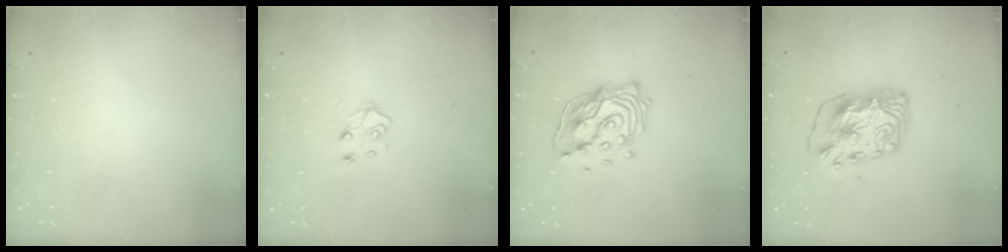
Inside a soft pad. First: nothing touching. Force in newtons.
{"total": 4.8, "press": 4.8, "slide": 0.4}
{"total": 15.9, "press": 15.9, "slide": 1.5}
{"total": 10.1, "press": 10.0, "slide": 1.2}